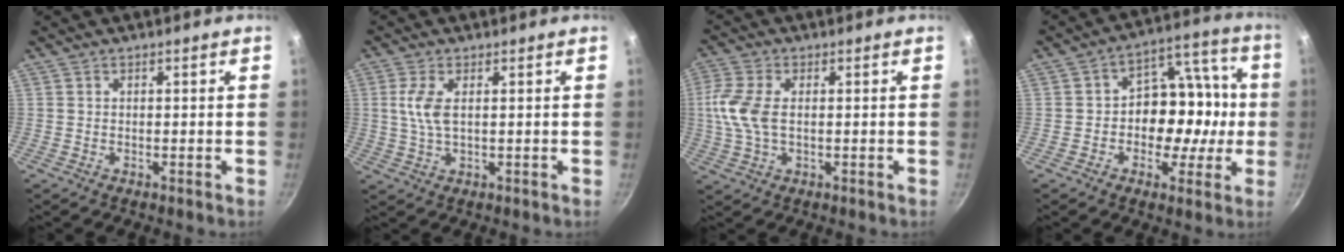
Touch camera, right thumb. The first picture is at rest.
{"total": 5.0, "force": [1.0, 2.1, 4.4], "torque": [-0.098, 0.002, 0.020]}
{"total": 8.6, "force": [0.4, 4.9, 7.0], "torque": [-0.155, 0.007, 0.001]}
{"total": 13.7, "force": [-1.8, 9.9, 9.3], "torque": [-0.080, 0.048, -0.034]}